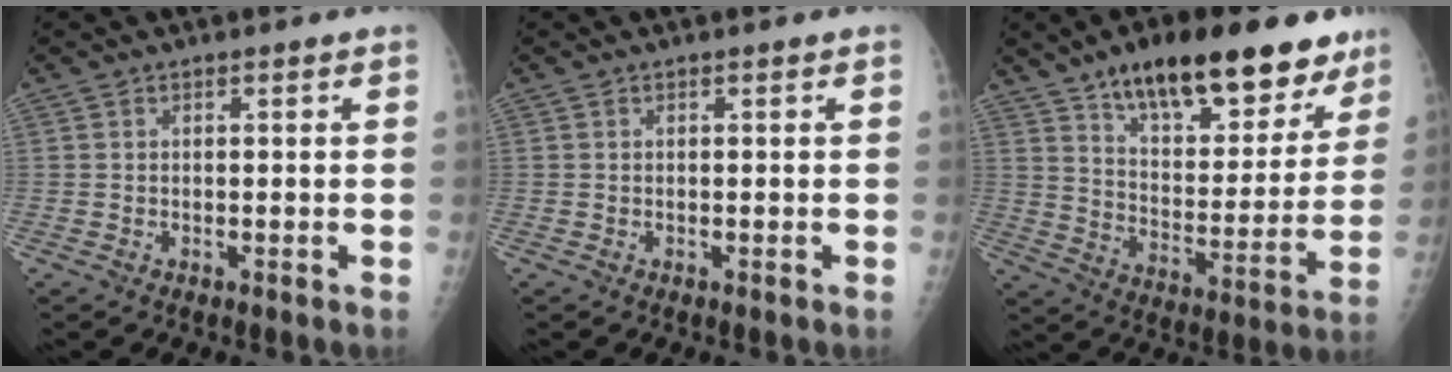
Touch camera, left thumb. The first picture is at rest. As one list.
[{"total": 0.0}, {"total": 23.7, "force": [15.7, 10.0, 14.7], "torque": [-0.165, -0.051, 0.239]}]